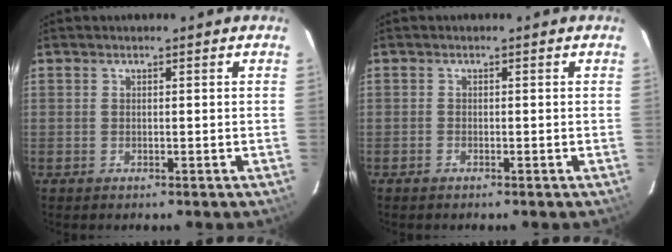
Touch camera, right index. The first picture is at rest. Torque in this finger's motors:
{"motor_torque": [0.13, 0.06, 0.03, 0.01]}